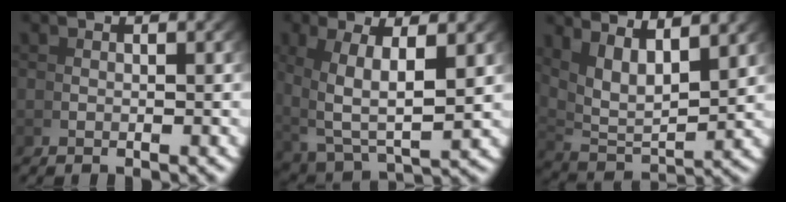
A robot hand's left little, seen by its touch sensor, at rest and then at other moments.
{"total": 6.3, "force": [0.8, 3.2, 5.3], "torque": [-0.109, -0.027, 0.040]}
{"total": 6.9, "force": [2.5, 3.7, 5.3], "torque": [-0.104, -0.018, 0.057]}